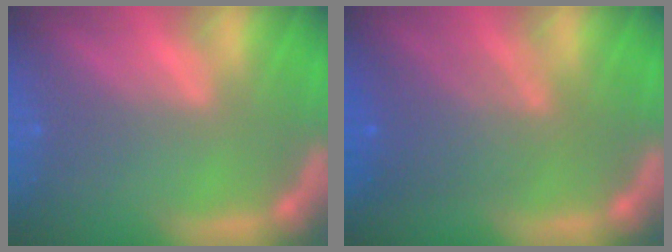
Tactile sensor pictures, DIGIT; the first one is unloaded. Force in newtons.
{"total": 5.1}